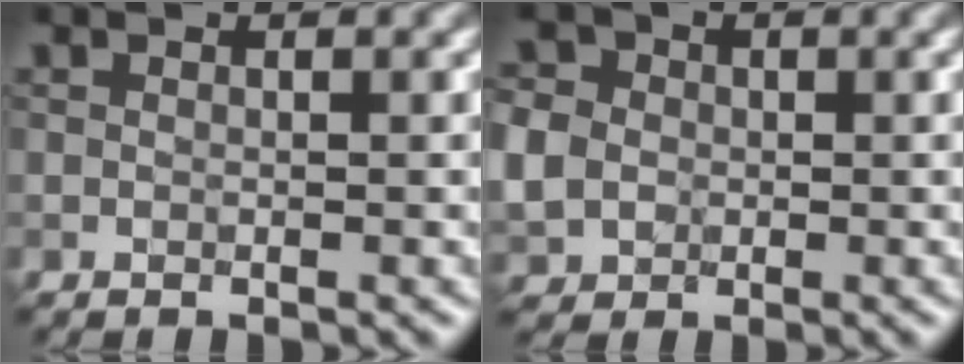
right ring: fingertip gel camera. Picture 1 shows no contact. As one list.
[{"total": 5.4, "force": [-0.3, 4.8, 2.5], "torque": [-0.057, 0.014, -0.025]}]